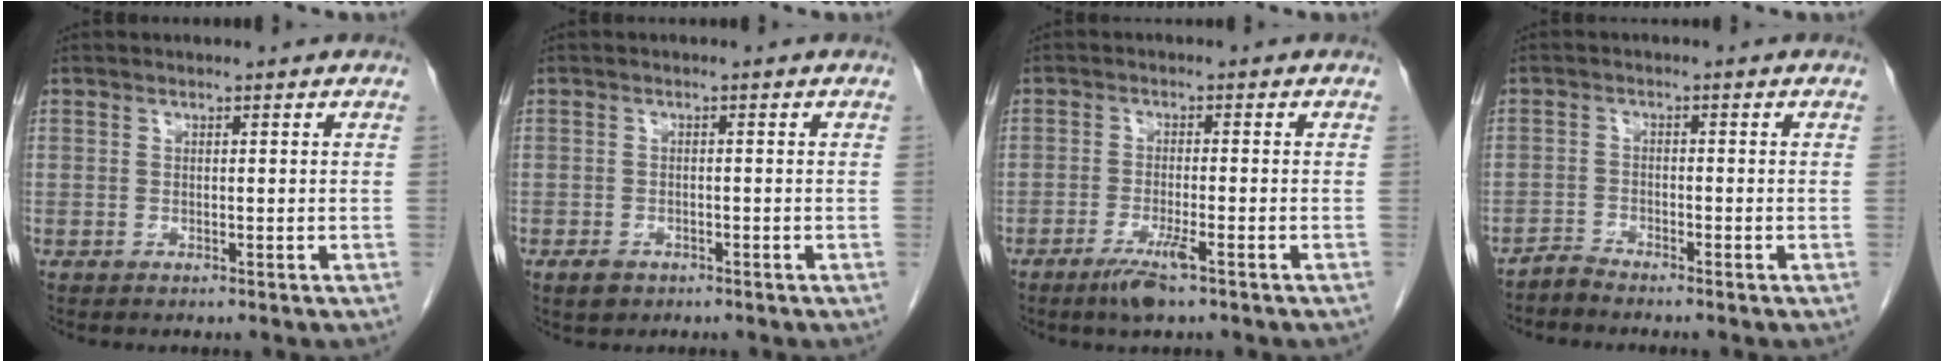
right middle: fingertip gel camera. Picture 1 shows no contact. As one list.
[{"total": 1.9, "force": [-1.1, 1.3, 0.9], "torque": [-0.018, 0.002, -0.010]}, {"total": 4.3, "force": [-2.8, 0.1, 3.3], "torque": [-0.066, -0.009, -0.051]}, {"total": 1.7, "force": [-1.6, -0.4, -0.3], "torque": [0.008, -0.007, -0.035]}]